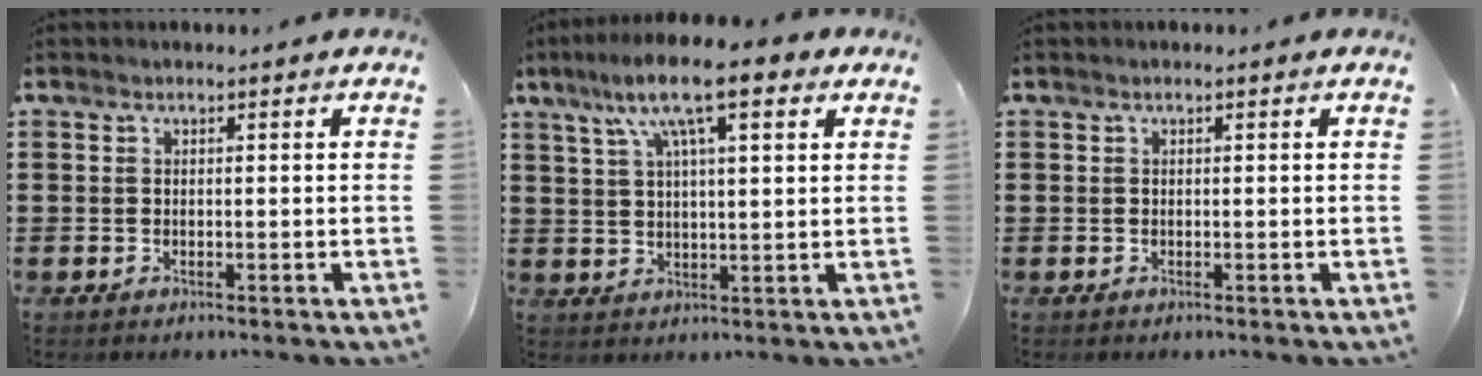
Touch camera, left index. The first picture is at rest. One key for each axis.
{"total": 11.7, "fx": 7.0, "fy": 2.9, "fz": 9.0, "tx": -0.176, "ty": -0.005, "tz": 0.117}
{"total": 0.0}